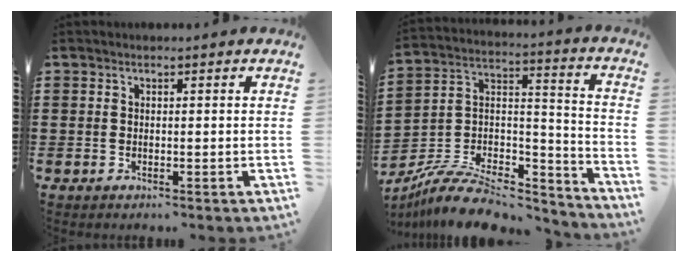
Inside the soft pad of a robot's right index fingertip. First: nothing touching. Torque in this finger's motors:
{"motor_torque": [-1.15, 0.99, -0.78, -0.21]}